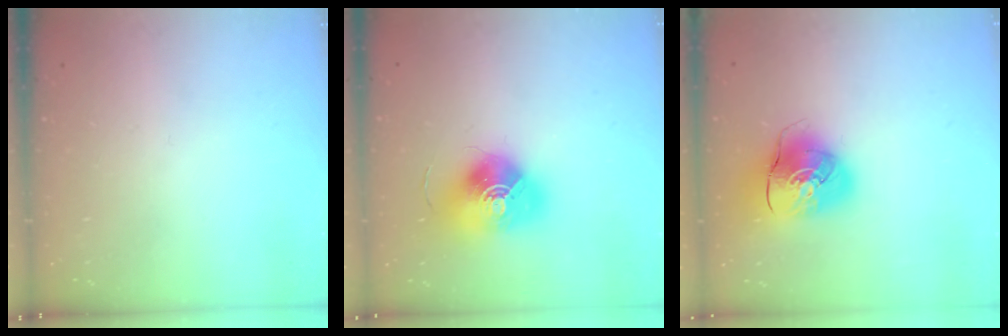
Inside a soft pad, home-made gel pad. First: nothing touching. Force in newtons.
{"total": 17.5, "press": 17.5, "slide": 0.4}
{"total": 11.3, "press": 11.1, "slide": 2.0}